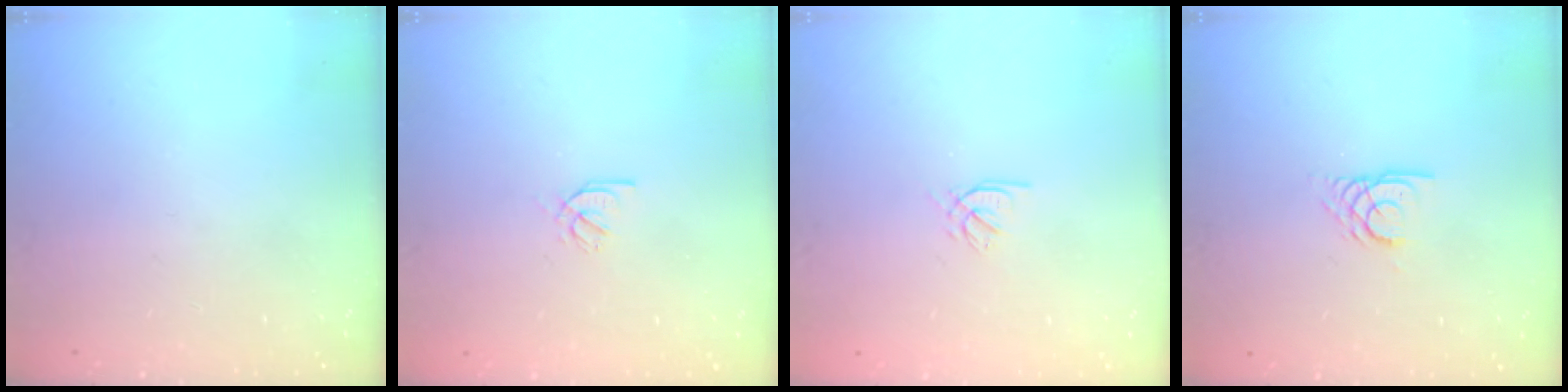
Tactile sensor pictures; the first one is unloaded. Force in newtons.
{"total": 2.1, "press": 2.1, "slide": 0.2}
{"total": 2.1, "press": 2.0, "slide": 0.5}
{"total": 3.4, "press": 3.4, "slide": 0.2}